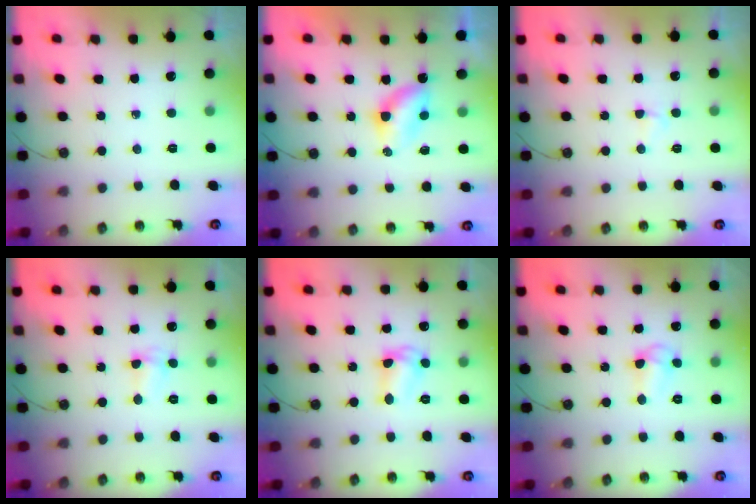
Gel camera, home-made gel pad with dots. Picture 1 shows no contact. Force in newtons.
{"total": 4.6, "press": 4.6, "slide": 0.5}
{"total": 3.0, "press": 3.0, "slide": 0.3}
{"total": 1.9, "press": 1.8, "slide": 0.5}
{"total": 7.5, "press": 7.5, "slide": 0.5}
{"total": 5.6, "press": 5.6, "slide": 0.4}